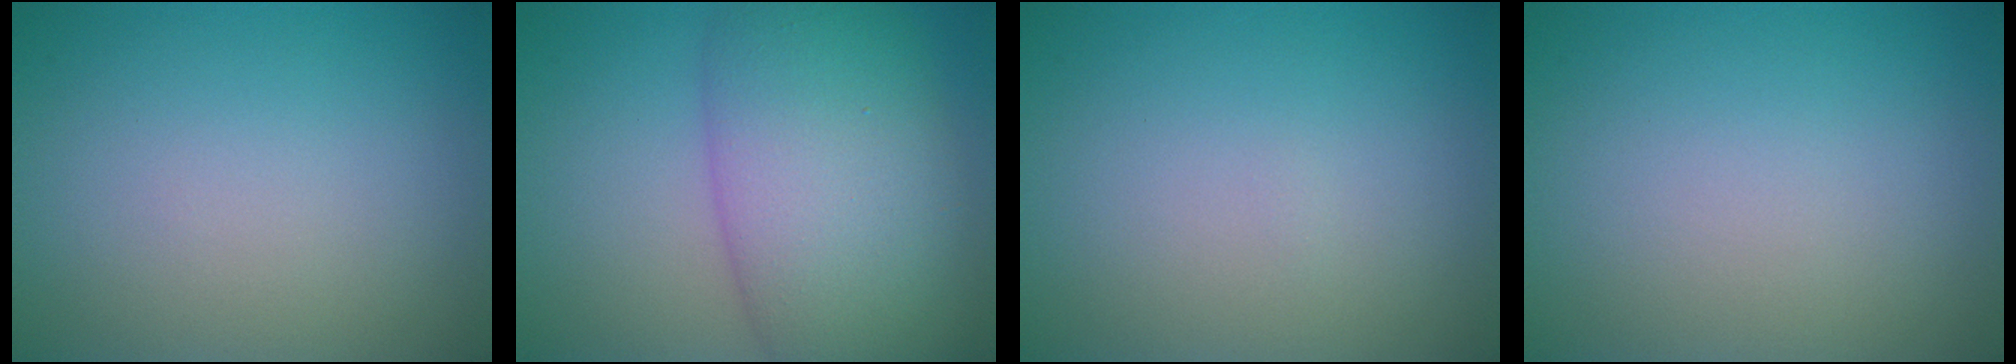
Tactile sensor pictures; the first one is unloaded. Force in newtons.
{"total": 10.3, "press": 10.3, "slide": 0.5}
{"total": 0.0}
{"total": 0.0}